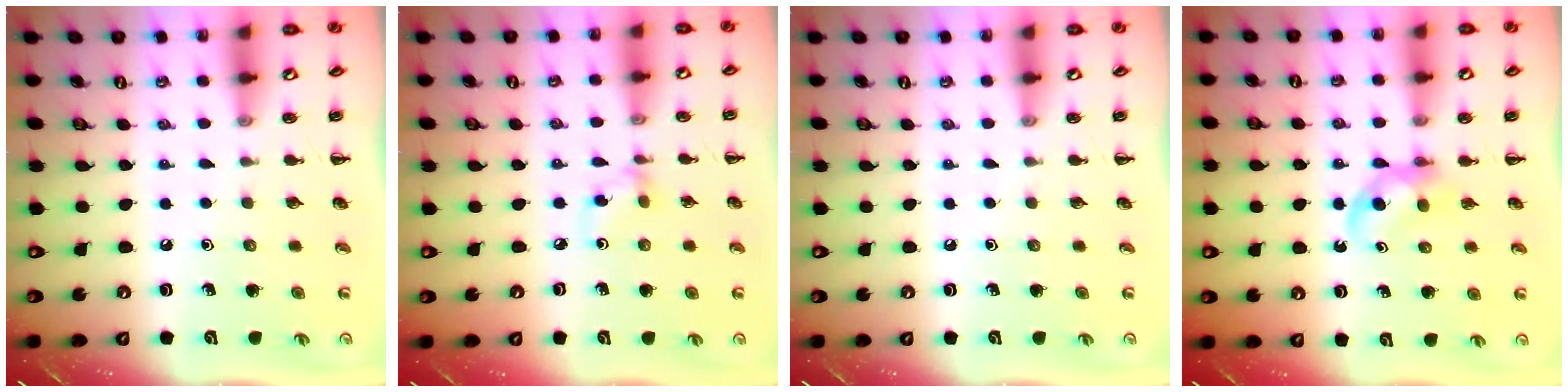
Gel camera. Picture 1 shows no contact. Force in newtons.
{"total": 3.7, "press": 3.7, "slide": 0.6}
{"total": 0.0}
{"total": 4.2, "press": 4.0, "slide": 1.2}